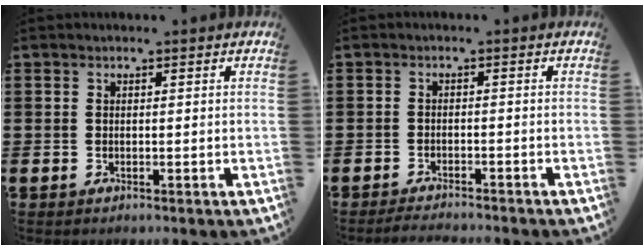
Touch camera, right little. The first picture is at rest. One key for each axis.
{"total": 1.4, "fx": -1.4, "fy": -0.2, "fz": 0.0, "tx": 0.001, "ty": 0.000, "tz": -0.026}